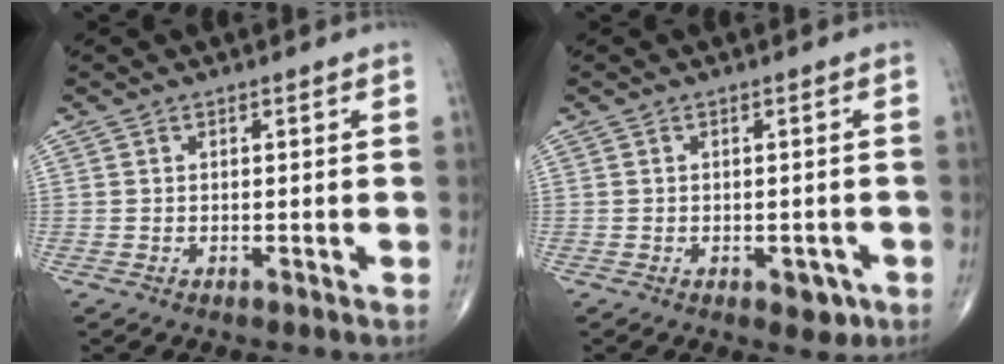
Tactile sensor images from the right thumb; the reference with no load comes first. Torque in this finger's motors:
{"motor_torque": [2.53, 2.49, 0.20, -0.38, -0.01]}